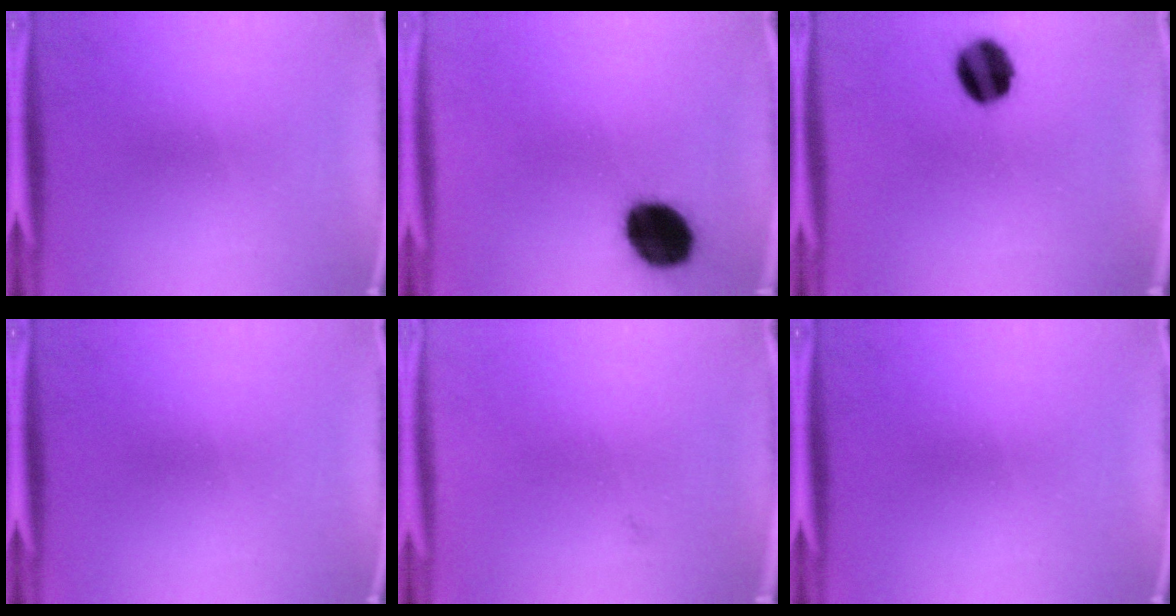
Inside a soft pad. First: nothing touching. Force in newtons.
{"total": 15.5}
{"total": 11.0}
{"total": 0.0}
{"total": 0.7}
{"total": 0.0}